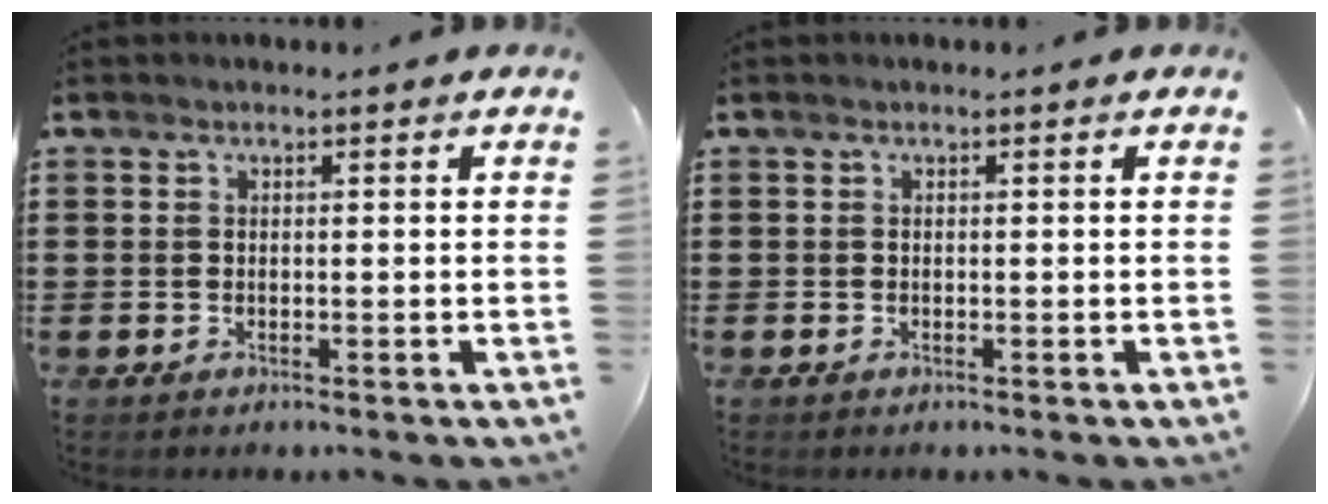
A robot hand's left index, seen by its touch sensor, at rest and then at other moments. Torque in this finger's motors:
{"motor_torque": [-0.01, 0.01, 0.01, 0.00]}